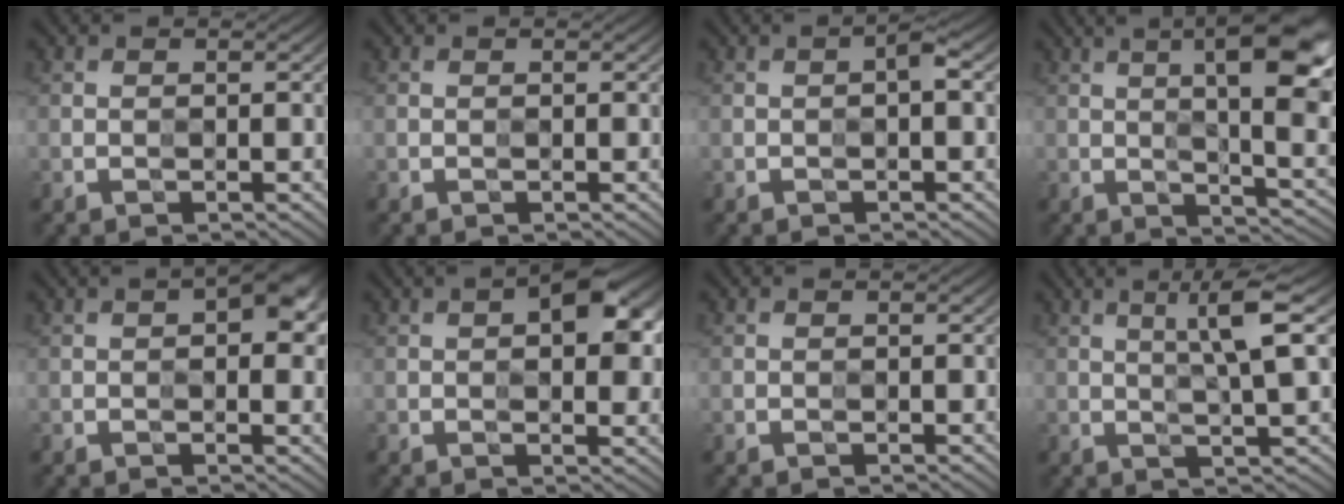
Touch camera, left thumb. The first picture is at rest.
{"total": 0.0}
{"total": 1.4, "force": [-0.1, 0.2, 1.3], "torque": [-0.023, 0.005, -0.004]}
{"total": 14.9, "force": [4.1, 4.5, 13.6], "torque": [-0.185, 0.019, 0.064]}
{"total": 5.4, "force": [1.1, 2.5, 4.7], "torque": [-0.058, 0.006, 0.013]}
{"total": 7.7, "force": [1.6, 3.5, 6.7], "torque": [-0.095, 0.009, 0.020]}
{"total": 0.0}
{"total": 6.5, "force": [2.0, 0.4, 6.2], "torque": [-0.118, 0.011, 0.041]}